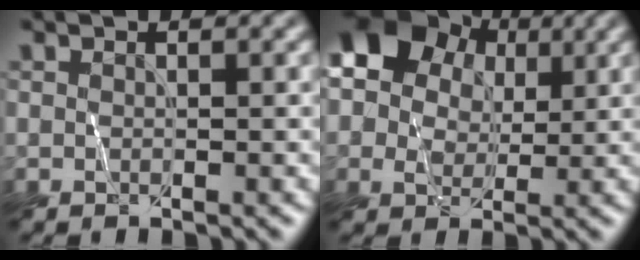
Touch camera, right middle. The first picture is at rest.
{"total": 10.7, "force": [4.1, 8.3, 5.4], "torque": [-0.101, 0.036, 0.064]}